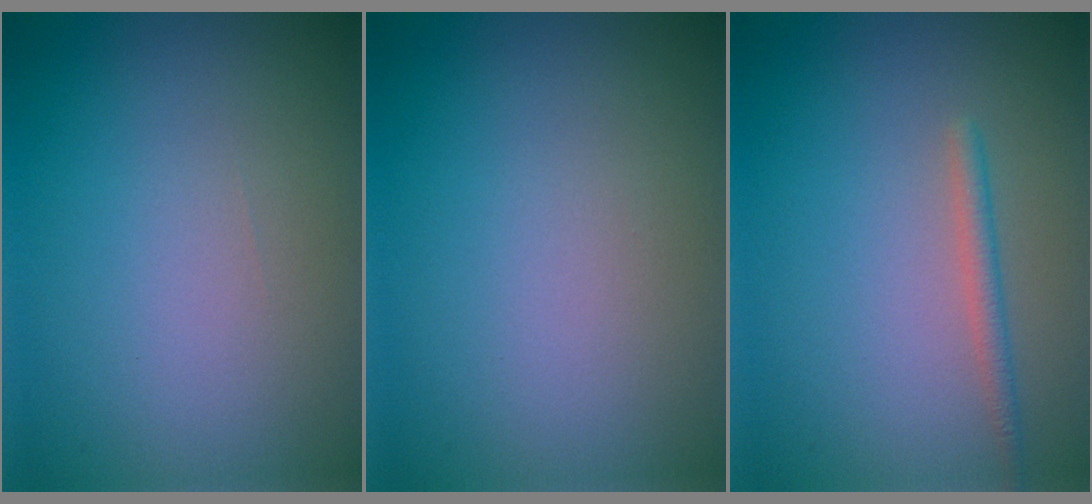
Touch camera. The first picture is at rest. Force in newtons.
{"total": 0.0}
{"total": 1.4, "press": 1.4, "slide": 0.2}